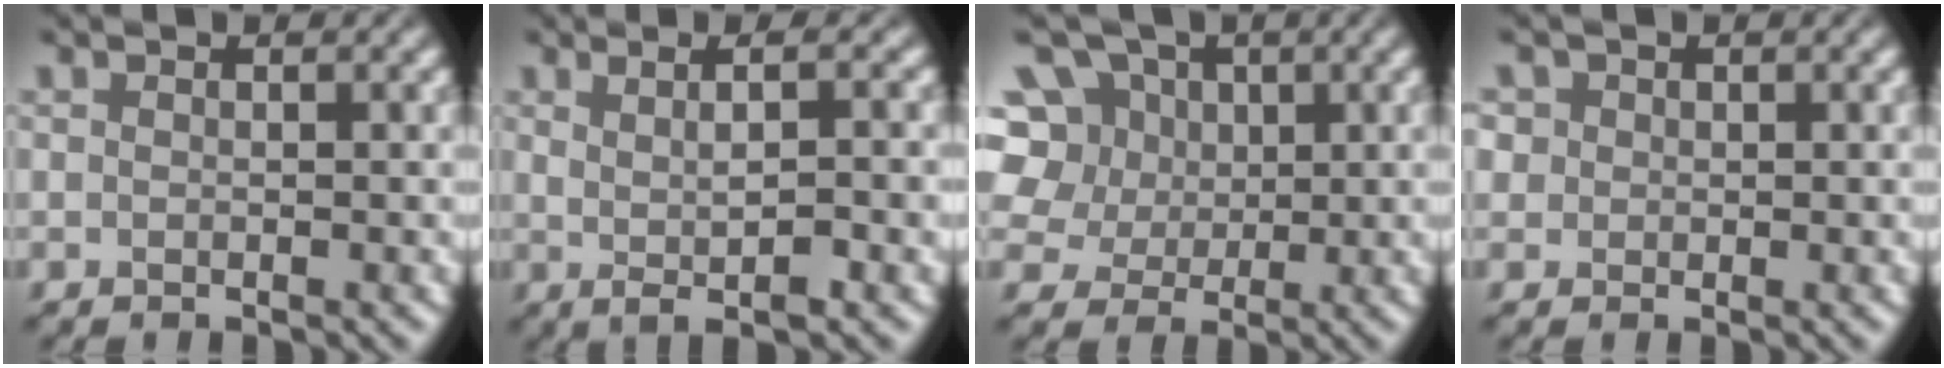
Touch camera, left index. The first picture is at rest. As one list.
[{"total": 4.5, "force": [0.5, 1.1, 4.3], "torque": [-0.057, 0.002, 0.002]}, {"total": 10.9, "force": [4.0, 8.5, 5.6], "torque": [-0.105, 0.039, 0.042]}, {"total": 1.8, "force": [0.6, 1.5, 0.6], "torque": [-0.019, 0.002, 0.016]}]